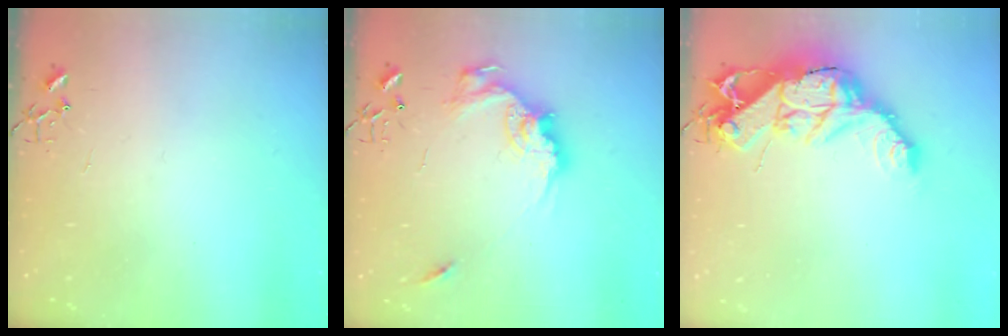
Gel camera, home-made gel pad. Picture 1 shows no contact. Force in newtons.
{"total": 14.8, "press": 14.8, "slide": 0.8}
{"total": 17.7, "press": 17.6, "slide": 1.5}